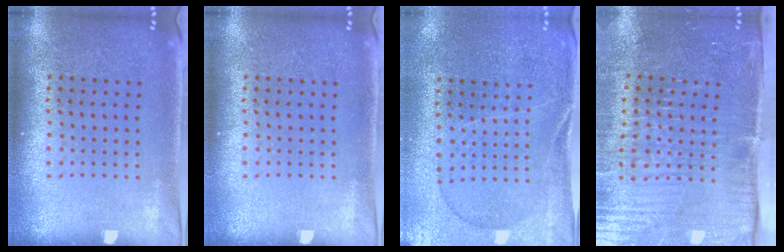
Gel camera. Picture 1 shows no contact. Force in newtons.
{"total": 0.0}
{"total": 0.6, "press": 0.5, "slide": 0.3}
{"total": 5.4, "press": 4.6, "slide": 2.8}